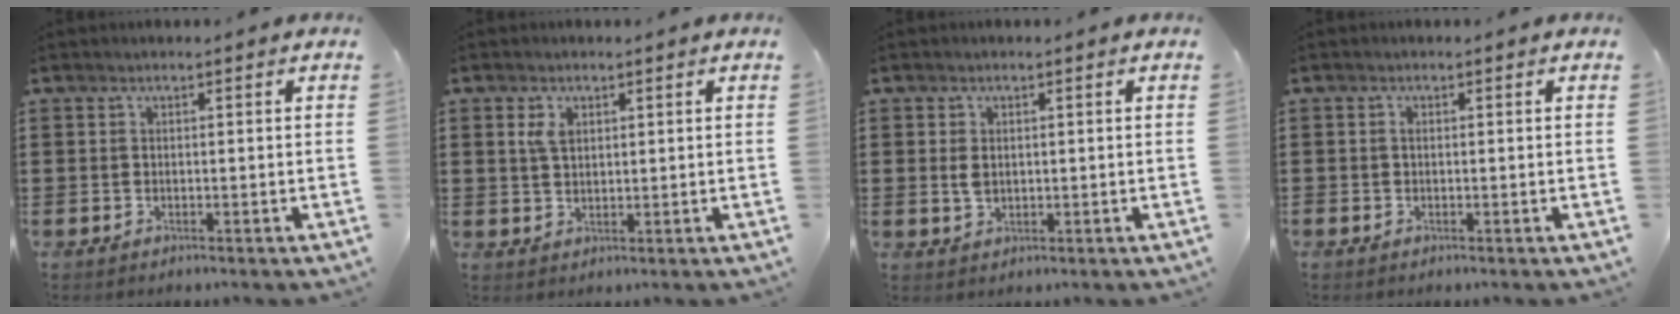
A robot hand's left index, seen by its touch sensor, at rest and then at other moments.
{"total": 2.8, "force": [1.2, 1.8, 1.9], "torque": [-0.042, 0.007, 0.021]}
{"total": 2.0, "force": [0.3, 1.5, 1.3], "torque": [-0.029, 0.007, 0.004]}
{"total": 0.6, "force": [-0.1, 0.4, 0.4], "torque": [-0.010, -0.001, -0.002]}